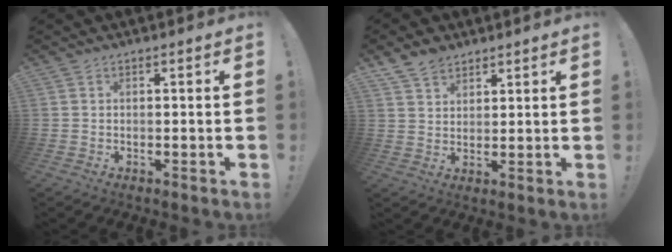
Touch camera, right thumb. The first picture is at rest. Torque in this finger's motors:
{"motor_torque": [-0.11, 0.60, 0.49, 0.48, 0.15]}